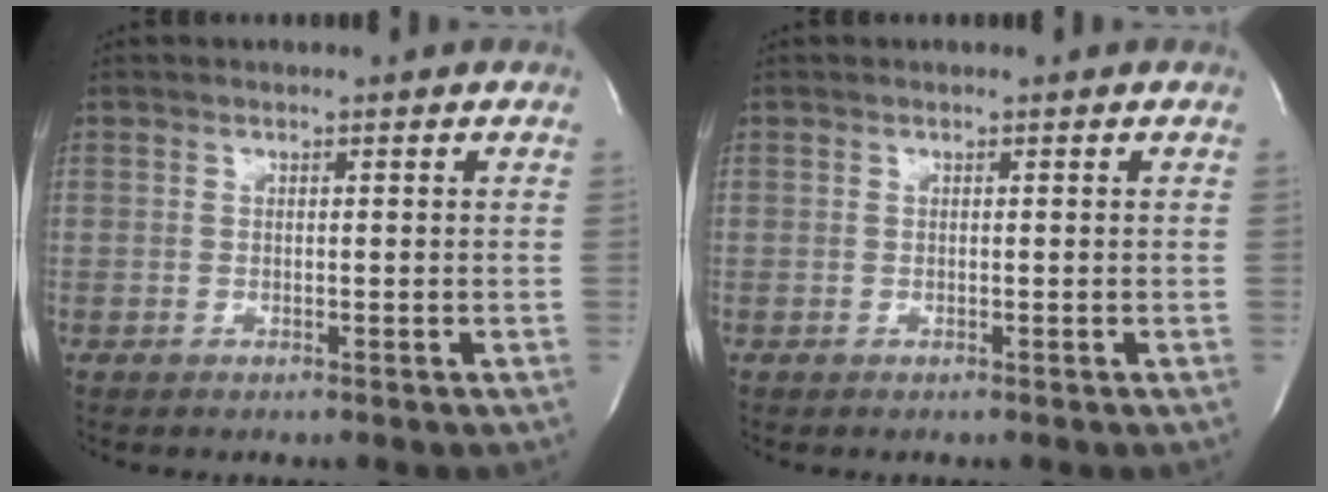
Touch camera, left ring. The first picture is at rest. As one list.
[{"total": 0.0}]